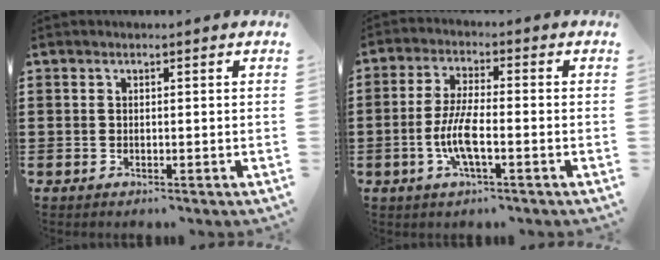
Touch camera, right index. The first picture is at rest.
{"total": 6.4, "force": [-2.0, 1.6, 5.9], "torque": [-0.134, -0.009, -0.044]}